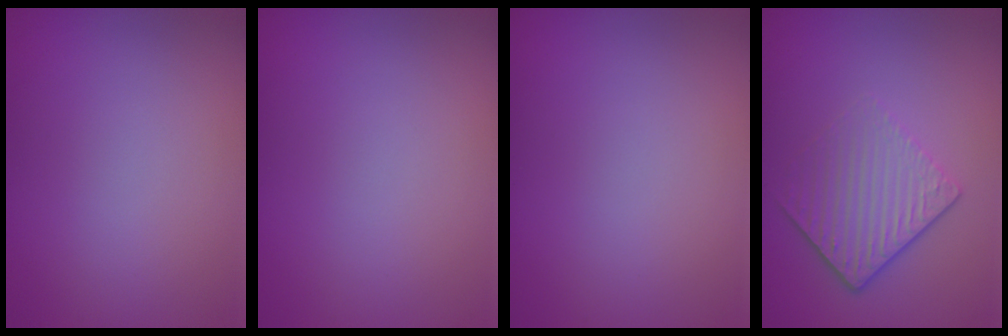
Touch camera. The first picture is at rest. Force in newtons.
{"total": 0.0}
{"total": 0.0}
{"total": 4.3, "press": 2.8, "slide": 3.3}